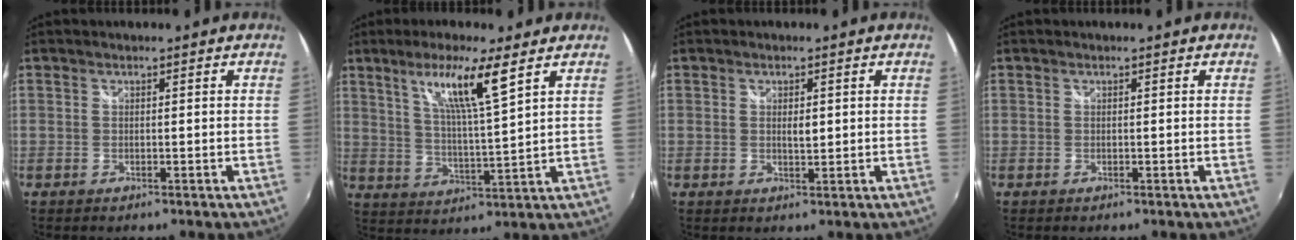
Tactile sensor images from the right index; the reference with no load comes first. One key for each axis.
{"total": 10.0, "fx": 5.7, "fy": 0.0, "fz": 8.2, "tx": -0.145, "ty": -0.002, "tz": 0.103}
{"total": 2.1, "fx": 0.4, "fy": 0.9, "fz": 1.9, "tx": -0.030, "ty": -0.001, "tz": 0.007}
{"total": 0.0}